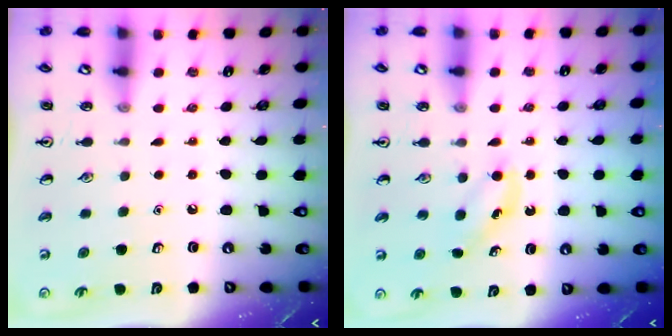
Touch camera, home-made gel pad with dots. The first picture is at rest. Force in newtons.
{"total": 3.5, "press": 3.2, "slide": 1.2}